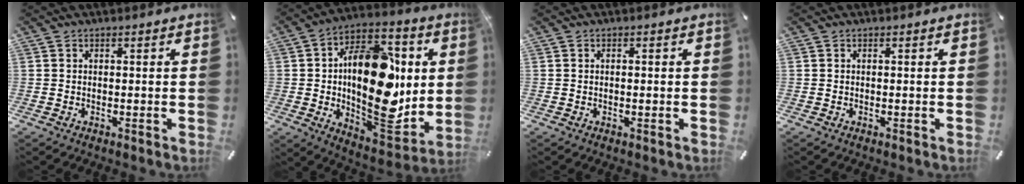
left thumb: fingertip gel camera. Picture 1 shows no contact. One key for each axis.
{"total": 23.4, "fx": 1.5, "fy": 12.7, "fz": 19.7, "tx": -0.321, "ty": -0.026, "tz": 0.034}
{"total": 0.6, "fx": -0.1, "fy": 0.2, "fz": 0.6, "tx": -0.013, "ty": -0.001, "tz": -0.002}
{"total": 0.0}